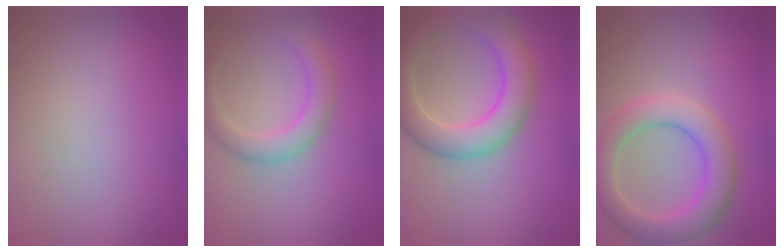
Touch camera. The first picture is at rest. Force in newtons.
{"total": 3.0, "press": 3.0, "slide": 0.1}
{"total": 5.6, "press": 5.6, "slide": 0.2}
{"total": 5.3, "press": 5.3, "slide": 0.5}